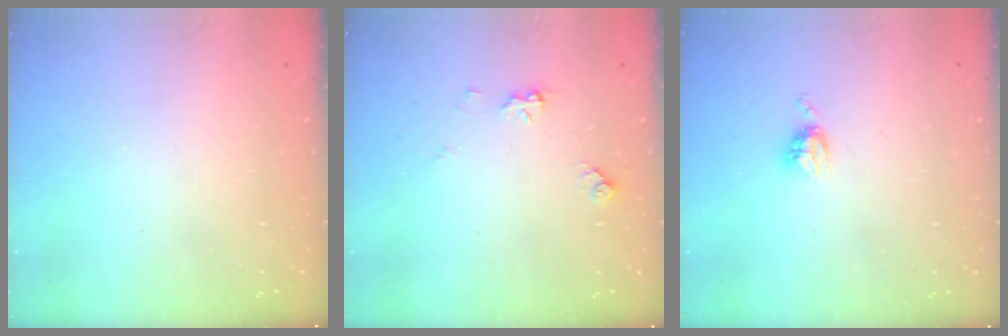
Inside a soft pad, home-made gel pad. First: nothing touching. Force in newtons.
{"total": 5.9, "press": 5.9, "slide": 0.7}
{"total": 3.8, "press": 3.8, "slide": 0.5}